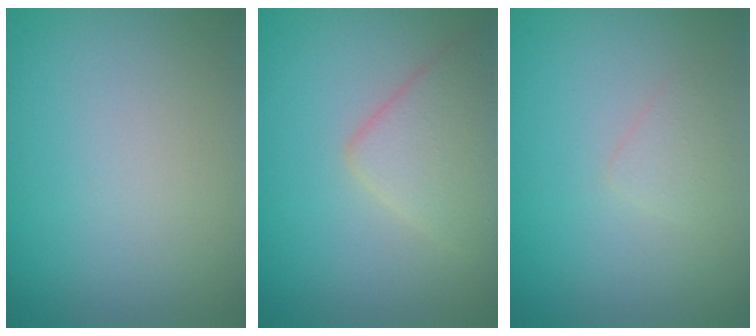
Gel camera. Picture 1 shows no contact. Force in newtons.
{"total": 3.8, "press": 3.8, "slide": 0.2}
{"total": 1.1, "press": 1.1, "slide": 0.1}